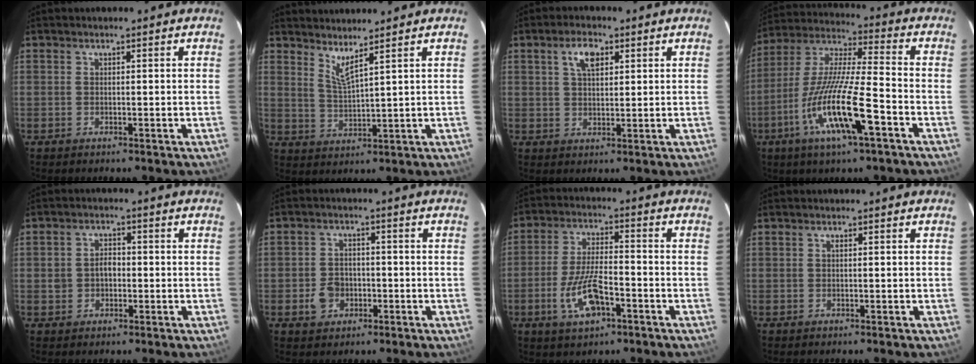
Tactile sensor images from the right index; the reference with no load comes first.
{"total": 4.1, "force": [3.2, -0.3, 2.4], "torque": [-0.049, -0.010, 0.060]}
{"total": 4.8, "force": [2.1, 2.4, 3.6], "torque": [-0.065, 0.011, 0.039]}
{"total": 16.6, "force": [-7.4, 1.9, 14.8], "torque": [-0.296, -0.019, -0.145]}
{"total": 3.3, "force": [-0.5, 2.8, 1.8], "torque": [-0.034, 0.010, -0.005]}
{"total": 4.9, "force": [-1.8, 4.0, 2.1], "torque": [-0.049, 0.009, -0.024]}
{"total": 9.8, "force": [-4.2, 3.7, 8.1], "torque": [-0.171, -0.005, -0.073]}
{"total": 0.0}